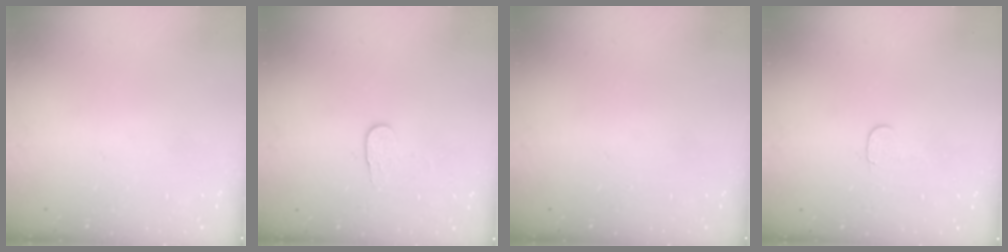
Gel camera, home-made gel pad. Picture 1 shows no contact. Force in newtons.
{"total": 4.0, "press": 4.0, "slide": 0.5}
{"total": 0.0}
{"total": 4.0, "press": 4.0, "slide": 0.5}